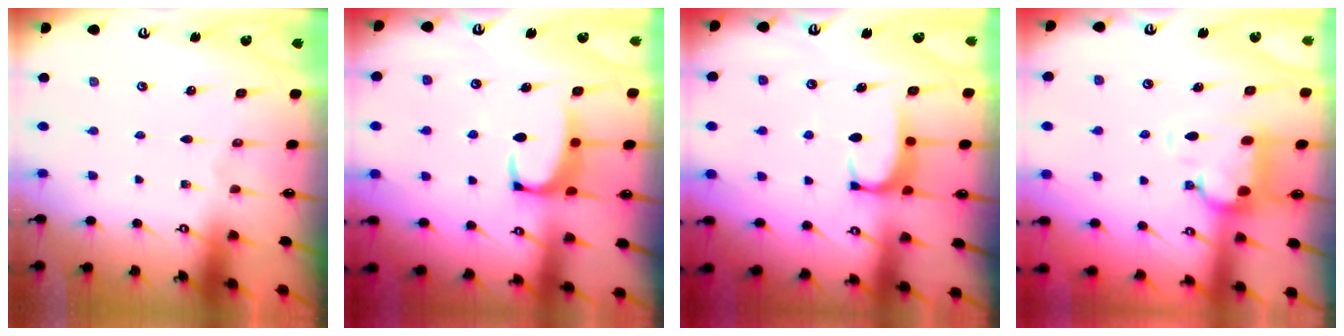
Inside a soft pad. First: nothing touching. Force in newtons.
{"total": 3.1, "press": 3.0, "slide": 0.8}
{"total": 1.8, "press": 1.7, "slide": 0.5}
{"total": 2.8, "press": 2.5, "slide": 1.4}